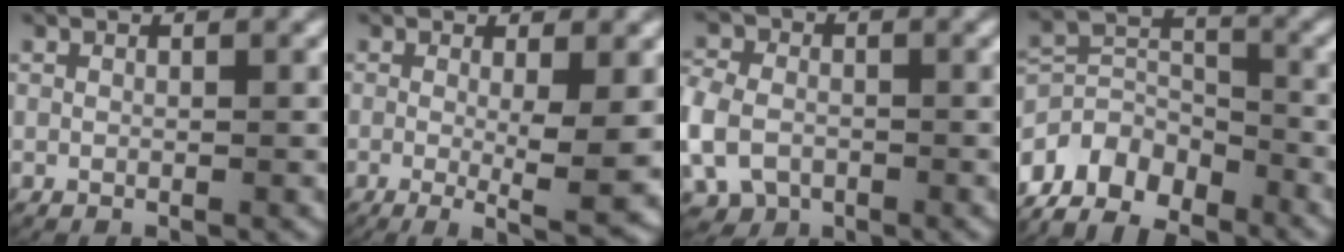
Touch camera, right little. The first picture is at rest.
{"total": 5.8, "force": [-2.9, 0.8, 5.0], "torque": [-0.077, -0.034, -0.034]}
{"total": 5.4, "force": [-1.6, 4.7, 2.1], "torque": [-0.059, -0.019, -0.023]}
{"total": 11.9, "force": [-6.9, 8.1, 5.3], "torque": [-0.094, -0.045, -0.105]}